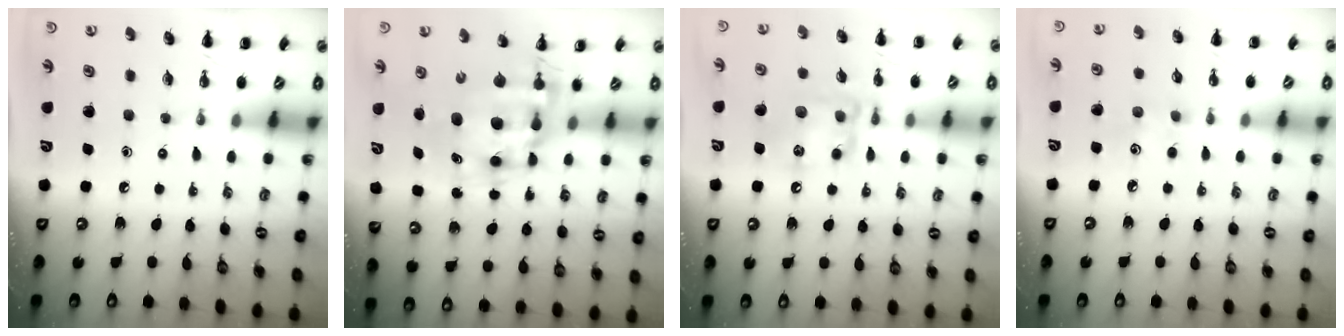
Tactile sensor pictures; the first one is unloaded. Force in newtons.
{"total": 9.0, "press": 8.6, "slide": 2.6}
{"total": 13.8, "press": 13.7, "slide": 1.6}
{"total": 3.9, "press": 3.8, "slide": 0.8}